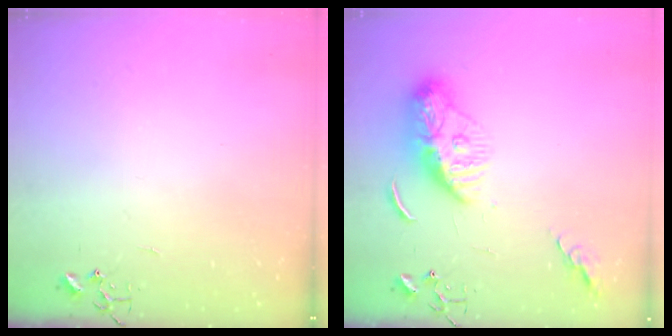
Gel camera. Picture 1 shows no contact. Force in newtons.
{"total": 11.6, "press": 11.6, "slide": 1.0}